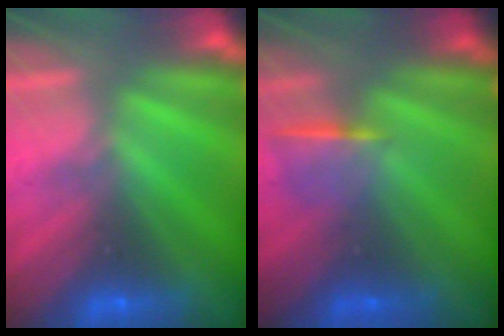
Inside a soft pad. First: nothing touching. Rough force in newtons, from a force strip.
{"total": 1.1}